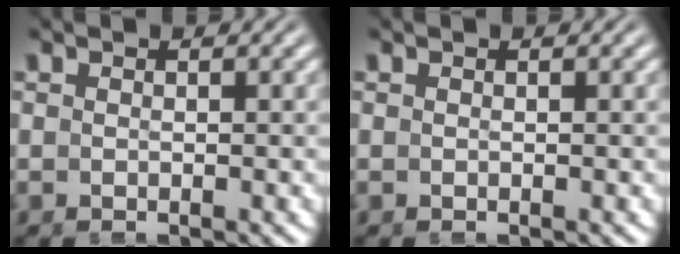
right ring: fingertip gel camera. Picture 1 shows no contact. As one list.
[{"total": 0.0}]